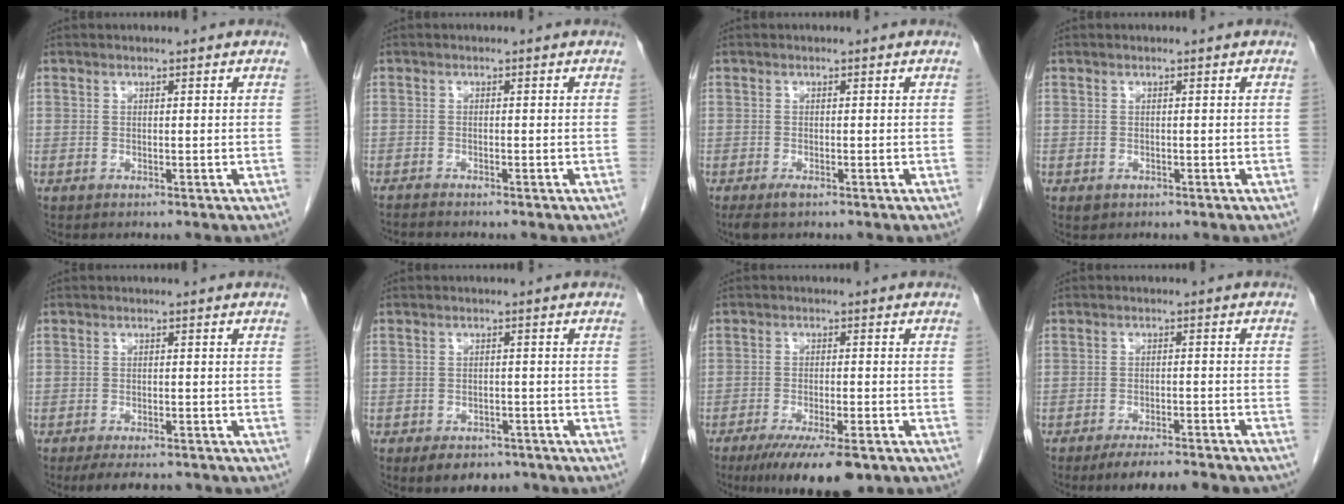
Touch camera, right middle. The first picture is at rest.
{"total": 1.7, "force": [-1.7, -0.1, 0.5], "torque": [-0.009, -0.002, -0.027]}
{"total": 1.7, "force": [-1.1, 0.5, 1.2], "torque": [-0.026, -0.005, -0.019]}
{"total": 0.8, "force": [-0.3, 0.6, 0.3], "torque": [-0.006, 0.001, -0.001]}
{"total": 7.6, "force": [-6.4, 2.2, 3.3], "torque": [-0.046, -0.008, -0.090]}
{"total": 6.2, "force": [-4.7, 3.3, 2.4], "torque": [-0.031, 0.002, -0.062]}
{"total": 11.1, "force": [-7.6, 2.3, 7.7], "torque": [-0.116, -0.021, -0.116]}
{"total": 10.8, "force": [-9.5, 1.4, 5.1], "torque": [-0.061, -0.008, -0.127]}